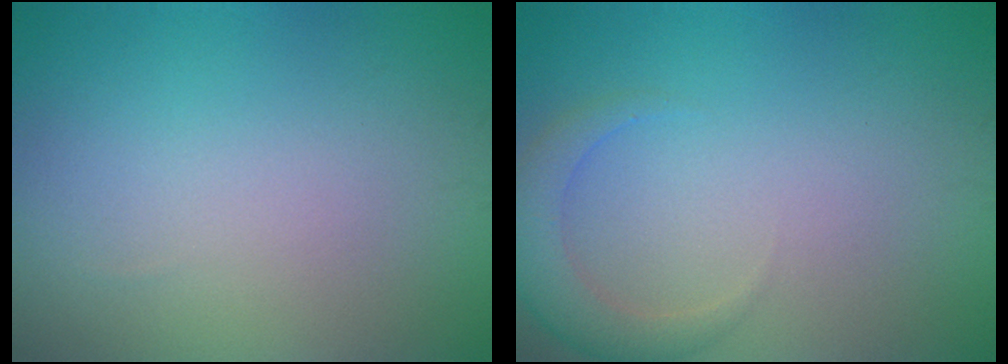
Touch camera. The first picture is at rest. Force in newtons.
{"total": 2.7, "press": 2.7, "slide": 0.2}